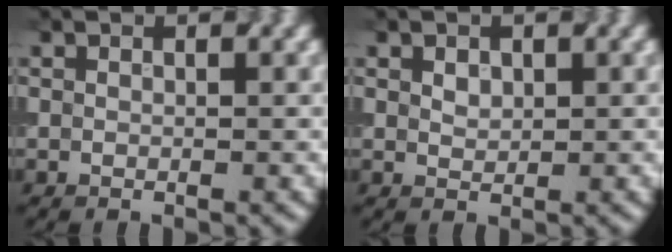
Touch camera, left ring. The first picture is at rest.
{"total": 1.2, "force": [0.5, 0.8, 0.9], "torque": [-0.015, 0.007, 0.012]}